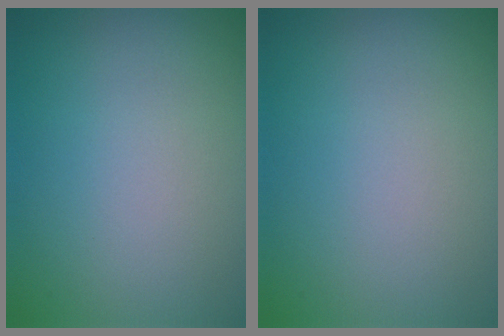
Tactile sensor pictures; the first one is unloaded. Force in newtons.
{"total": 0.0}